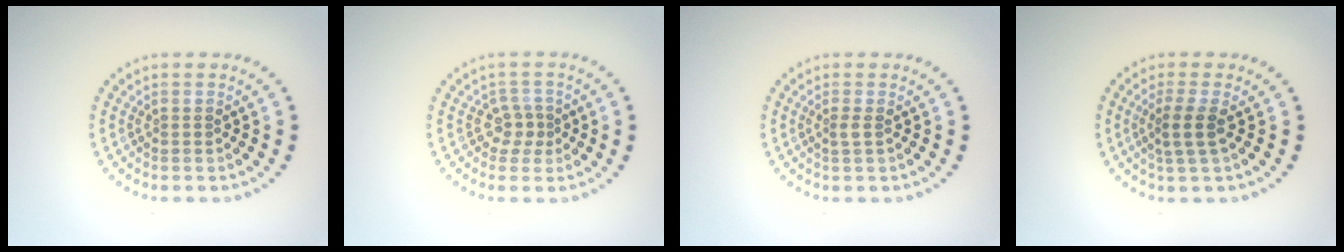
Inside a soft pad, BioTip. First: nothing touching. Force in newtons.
{"total": 2.0, "press": 1.5, "slide": 1.3}
{"total": 0.8, "press": 0.5, "slide": 0.6}
{"total": 2.3, "press": 1.8, "slide": 1.3}